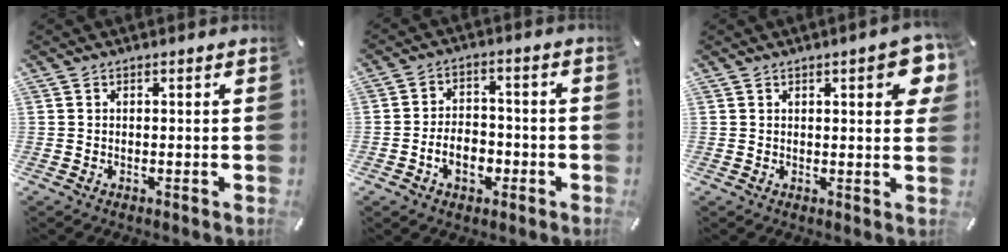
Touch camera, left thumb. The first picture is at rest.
{"total": 7.6, "force": [-2.7, 5.5, 4.6], "torque": [-0.080, 0.014, -0.048]}
{"total": 7.3, "force": [2.8, 2.5, 6.3], "torque": [-0.081, -0.006, 0.042]}